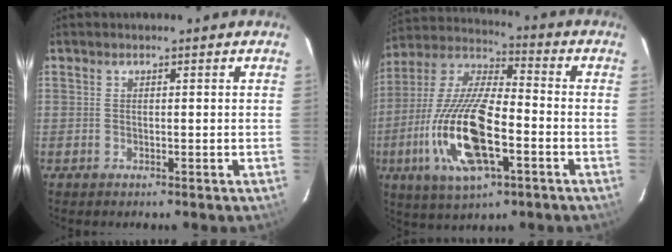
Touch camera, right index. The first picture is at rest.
{"total": 19.4, "force": [-6.3, 6.8, 17.1], "torque": [-0.359, -0.018, -0.122]}